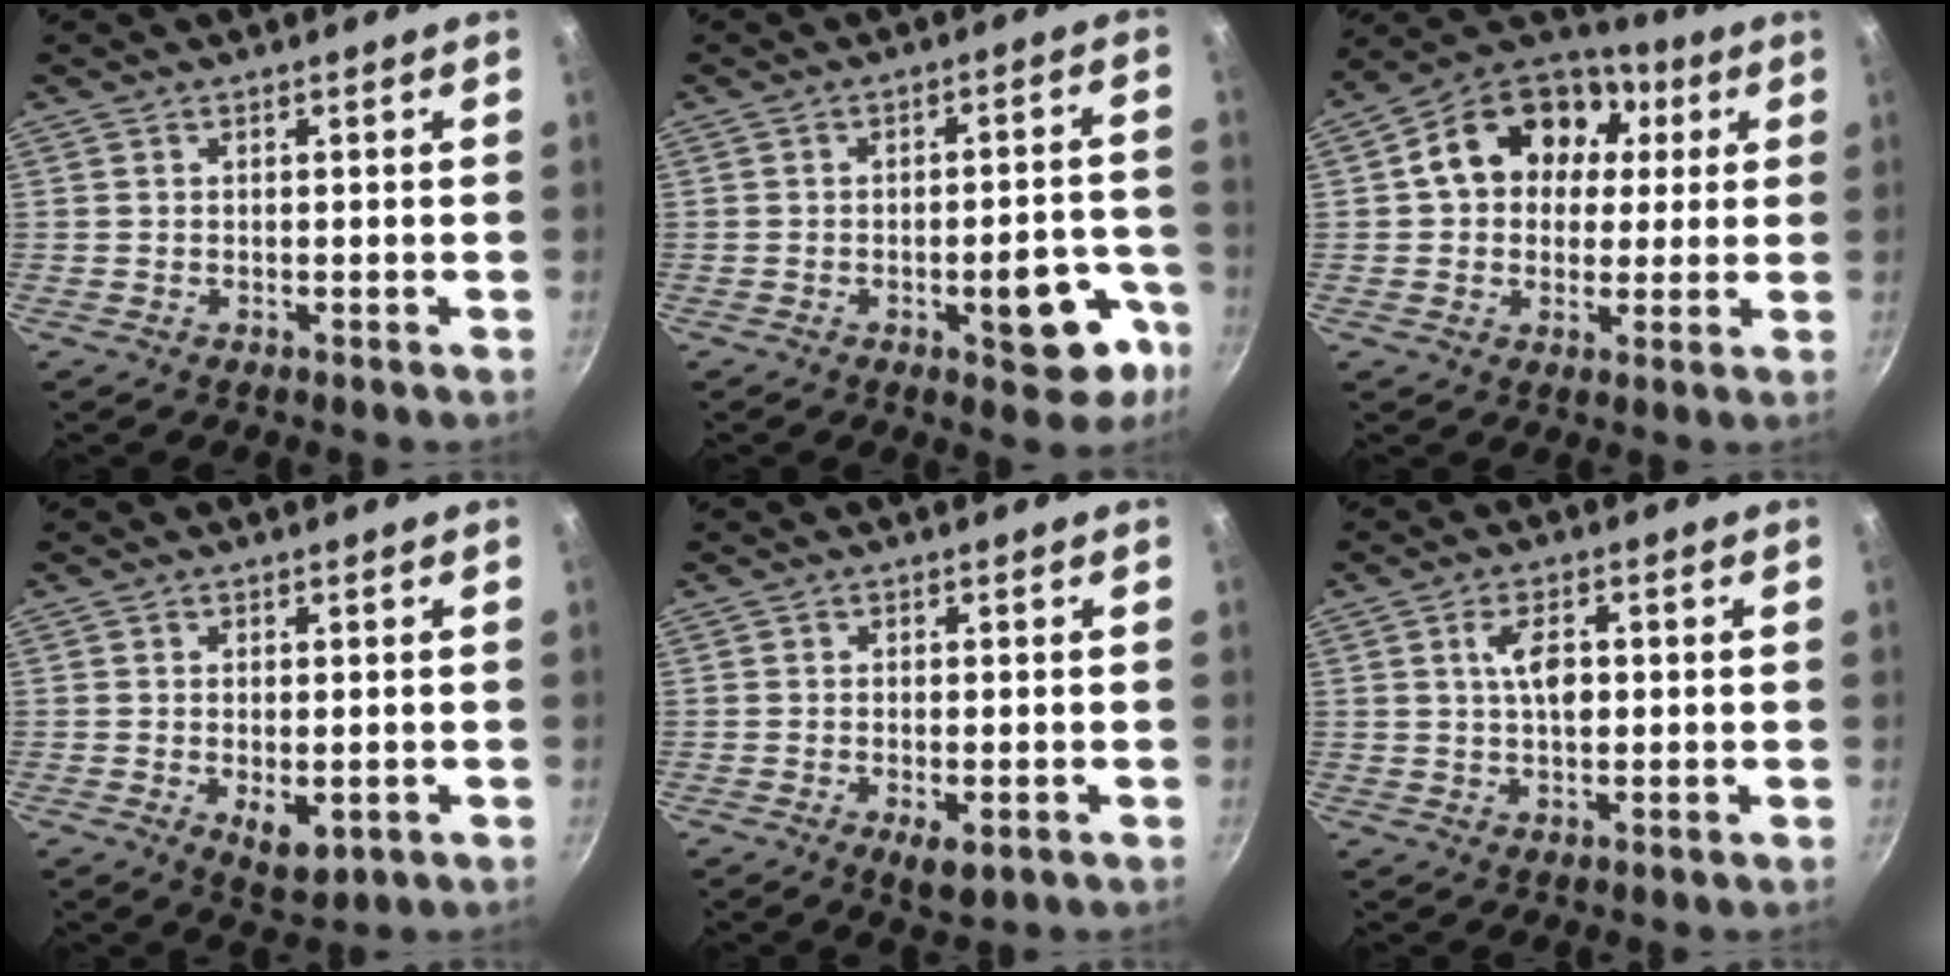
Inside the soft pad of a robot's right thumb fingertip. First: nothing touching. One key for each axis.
{"total": 11.1, "fx": -4.9, "fy": 4.9, "fz": 8.7, "tx": -0.061, "ty": 0.038, "tz": -0.056}
{"total": 17.7, "fx": 4.0, "fy": 13.7, "fz": 10.4, "tx": -0.147, "ty": 0.028, "tz": 0.050}
{"total": 5.2, "fx": -1.0, "fy": 2.6, "fz": 4.3, "tx": -0.060, "ty": -0.011, "tz": -0.006}
{"total": 3.9, "fx": -1.4, "fy": 1.5, "fz": 3.3, "tx": -0.054, "ty": -0.006, "tz": -0.017}
{"total": 5.2, "fx": 0.8, "fy": 2.7, "fz": 4.4, "tx": -0.068, "ty": 0.005, "tz": 0.010}